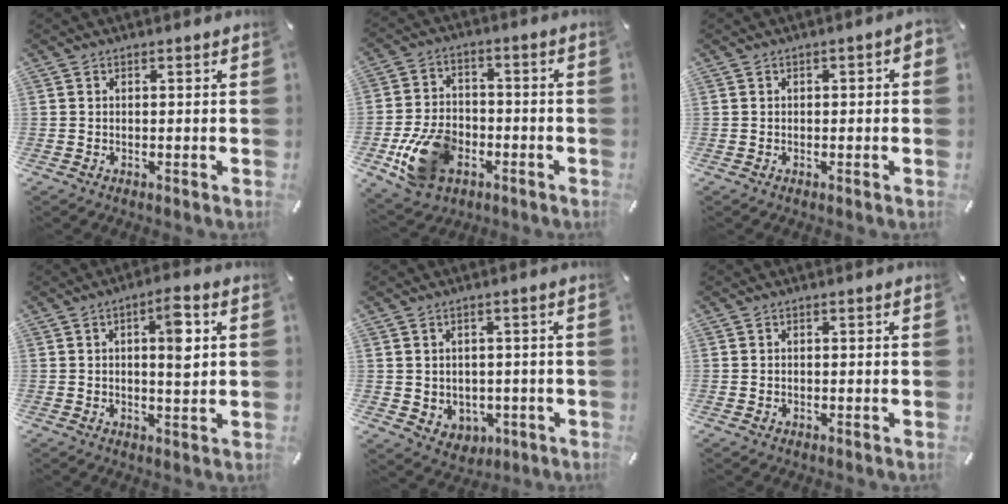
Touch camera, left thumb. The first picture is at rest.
{"total": 14.1, "force": [-5.1, 10.0, 8.5], "torque": [-0.168, 0.028, -0.085]}
{"total": 1.5, "force": [-0.5, 0.8, 1.1], "torque": [-0.019, 0.005, -0.010]}
{"total": 7.4, "force": [1.7, 2.3, 6.8], "torque": [-0.101, -0.006, 0.021]}
{"total": 4.5, "force": [1.1, 4.4, 0.4], "torque": [-0.004, -0.011, 0.022]}
{"total": 0.6, "force": [-0.1, 0.5, 0.3], "torque": [-0.005, 0.003, -0.003]}